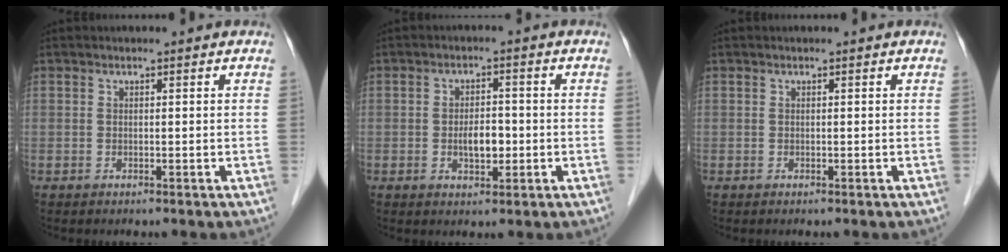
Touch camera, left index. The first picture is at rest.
{"total": 3.8, "force": [-0.8, 1.8, 3.3], "torque": [-0.056, 0.002, -0.011]}
{"total": 0.0}